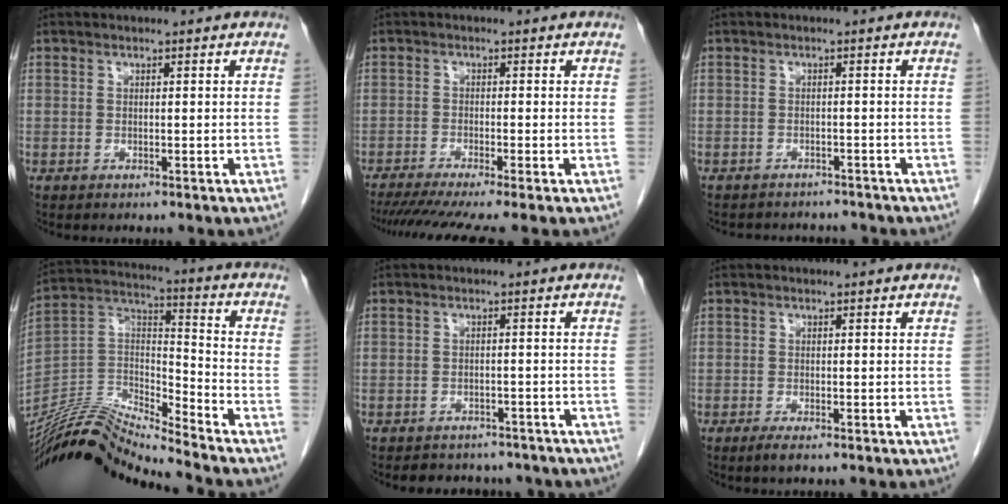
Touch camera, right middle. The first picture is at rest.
{"total": 9.5, "force": [-7.7, -0.6, 5.5], "torque": [-0.076, -0.023, -0.120]}
{"total": 6.5, "force": [-6.1, 2.0, 1.0], "torque": [-0.019, 0.001, -0.072]}
{"total": 15.9, "force": [-15.3, -1.4, 4.1], "torque": [-0.075, 0.034, -0.288]}
{"total": 8.6, "force": [-7.5, 3.8, 1.9], "torque": [-0.024, 0.008, -0.078]}
{"total": 1.6, "force": [-1.0, 0.3, 1.2], "torque": [-0.026, -0.004, -0.017]}